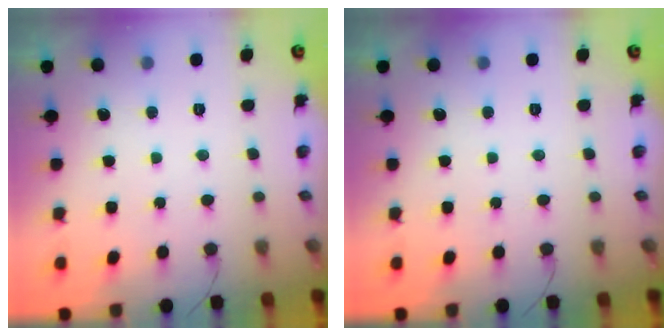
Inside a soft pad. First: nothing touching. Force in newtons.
{"total": 0.0}